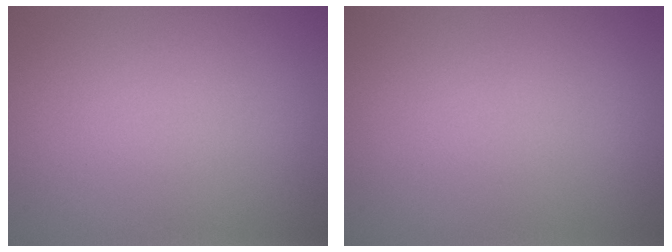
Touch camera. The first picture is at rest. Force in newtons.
{"total": 0.0}